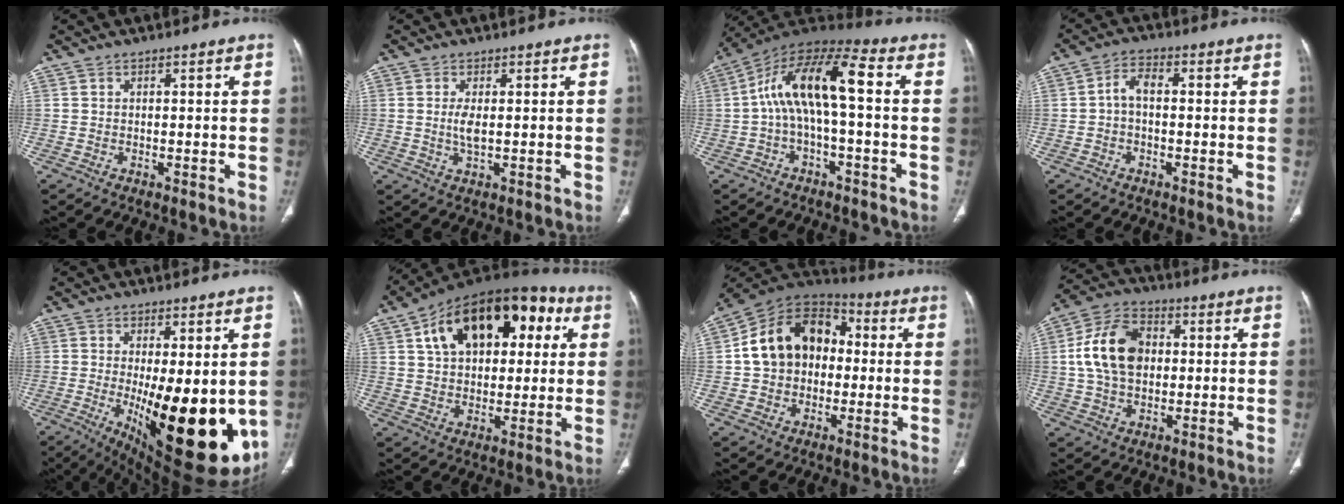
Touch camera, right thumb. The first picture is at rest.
{"total": 2.9, "force": [0.2, 1.0, 2.7], "torque": [-0.063, -0.006, 0.007]}
{"total": 13.7, "force": [0.0, 5.0, 12.7], "torque": [-0.235, 0.057, -0.008]}
{"total": 4.0, "force": [-0.3, 2.4, 3.2], "torque": [-0.053, 0.017, -0.013]}
{"total": 22.3, "force": [-3.5, 8.0, 20.5], "torque": [-0.246, -0.039, -0.022]}
{"total": 23.6, "force": [8.0, 14.0, 17.3], "torque": [-0.230, 0.028, 0.117]}
{"total": 17.2, "force": [1.1, 12.9, 11.3], "torque": [-0.156, 0.041, 0.007]}
{"total": 13.3, "force": [1.4, 9.2, 9.5], "torque": [-0.161, 0.016, 0.020]}